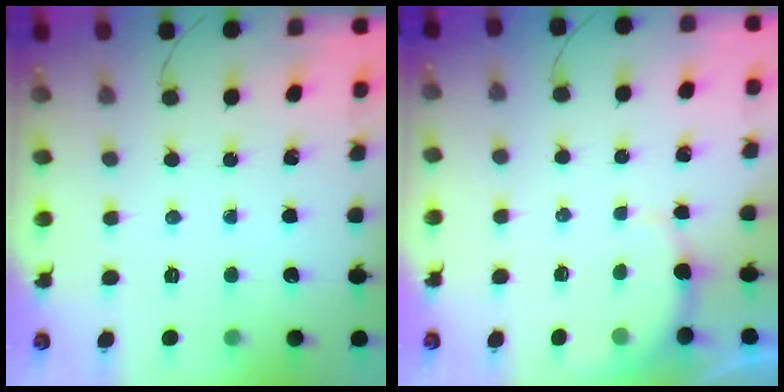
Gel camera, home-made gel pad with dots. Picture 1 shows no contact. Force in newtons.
{"total": 2.8, "press": 2.7, "slide": 0.7}